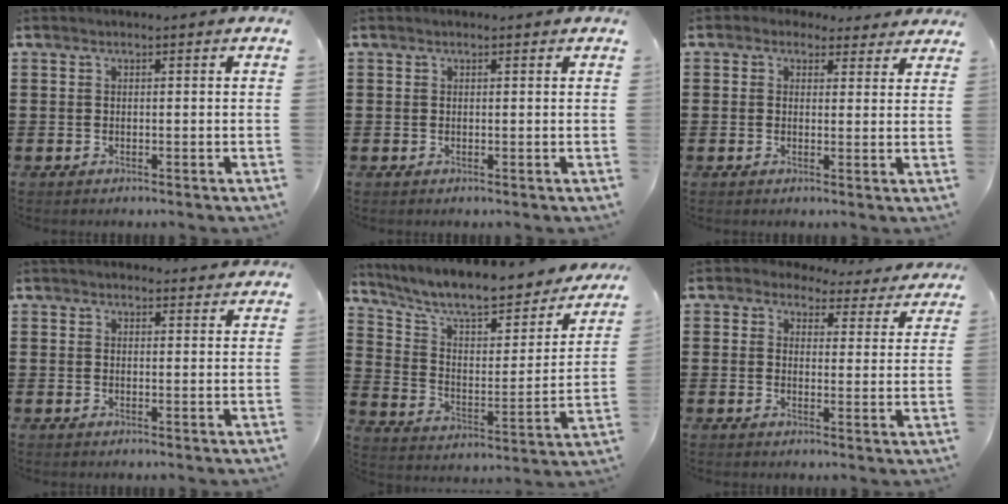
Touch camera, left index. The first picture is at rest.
{"total": 0.0}
{"total": 2.3, "force": [1.7, 1.3, 0.7], "torque": [-0.014, -0.001, 0.030]}
{"total": 1.9, "force": [1.8, 0.4, 0.2], "torque": [-0.009, 0.001, 0.035]}
{"total": 9.9, "force": [8.2, 1.7, 5.2], "torque": [-0.127, -0.057, 0.137]}
{"total": 3.7, "force": [3.3, 1.3, 0.8], "torque": [-0.034, -0.013, 0.057]}